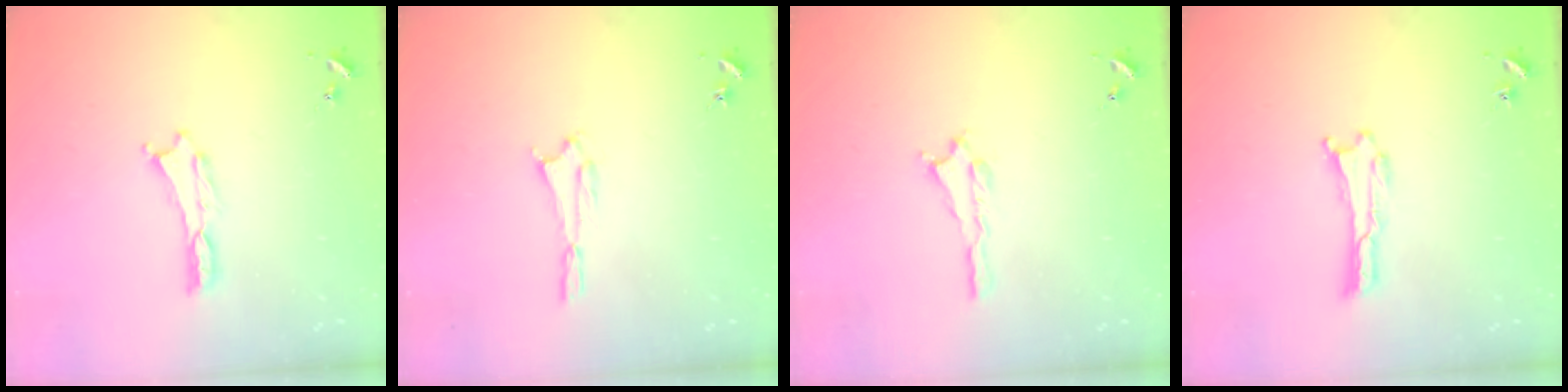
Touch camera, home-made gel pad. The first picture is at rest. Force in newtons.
{"total": 1.6, "press": 1.6, "slide": 0.1}
{"total": 0.6, "press": 0.6, "slide": 0.2}
{"total": 0.0}